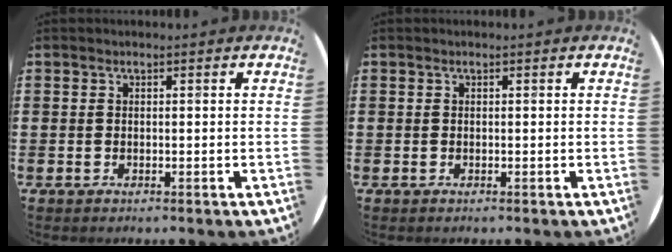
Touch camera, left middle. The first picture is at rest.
{"total": 0.0}